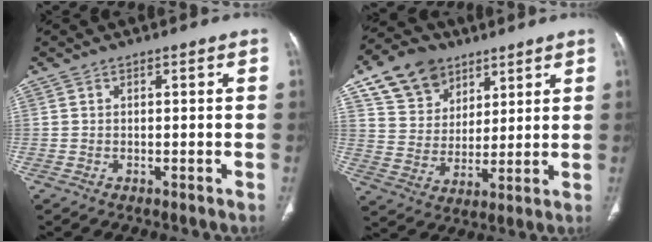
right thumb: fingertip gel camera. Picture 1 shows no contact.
{"total": 13.4, "force": [7.9, 9.6, 5.1], "torque": [-0.064, -0.020, 0.148]}